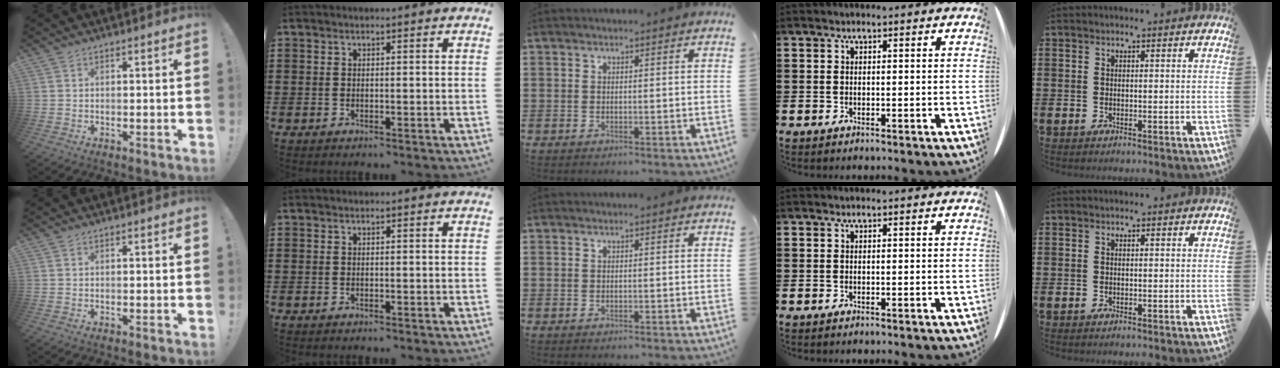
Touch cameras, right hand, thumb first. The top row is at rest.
{}